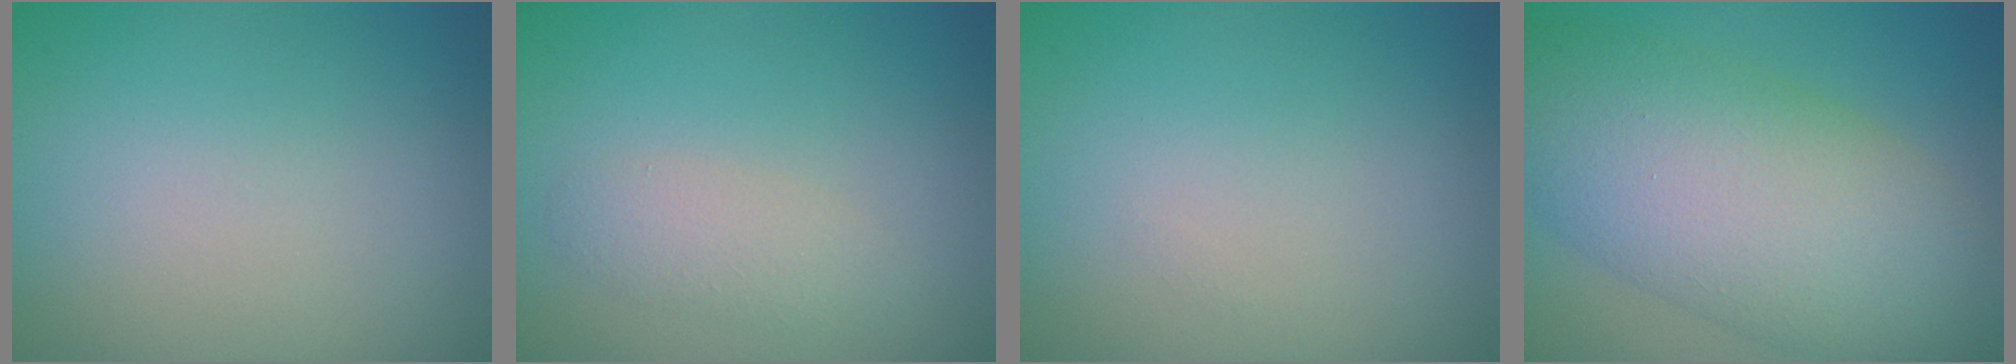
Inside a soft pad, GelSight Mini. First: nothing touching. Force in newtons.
{"total": 1.7, "press": 1.7, "slide": 0.1}
{"total": 0.0}
{"total": 10.0, "press": 10.0, "slide": 0.1}